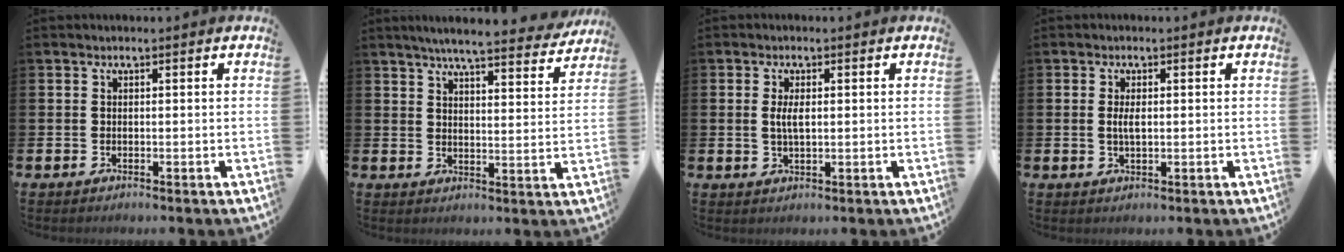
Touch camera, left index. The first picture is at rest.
{"total": 6.2, "force": [5.8, 0.3, 2.2], "torque": [-0.051, -0.034, 0.097]}
{"total": 2.7, "force": [0.5, 1.1, 2.5], "torque": [-0.049, 0.006, 0.005]}
{"total": 2.1, "force": [0.1, 0.8, 2.0], "torque": [-0.037, 0.003, 0.000]}